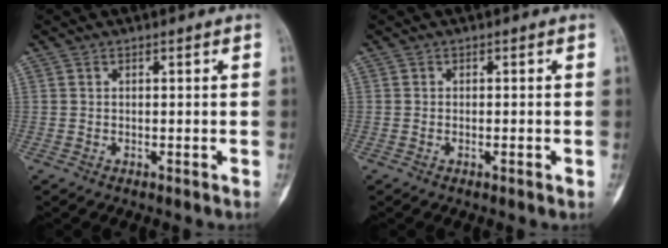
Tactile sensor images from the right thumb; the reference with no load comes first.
{"total": 1.0, "force": [-0.3, 0.3, 0.9], "torque": [-0.011, 0.002, -0.005]}